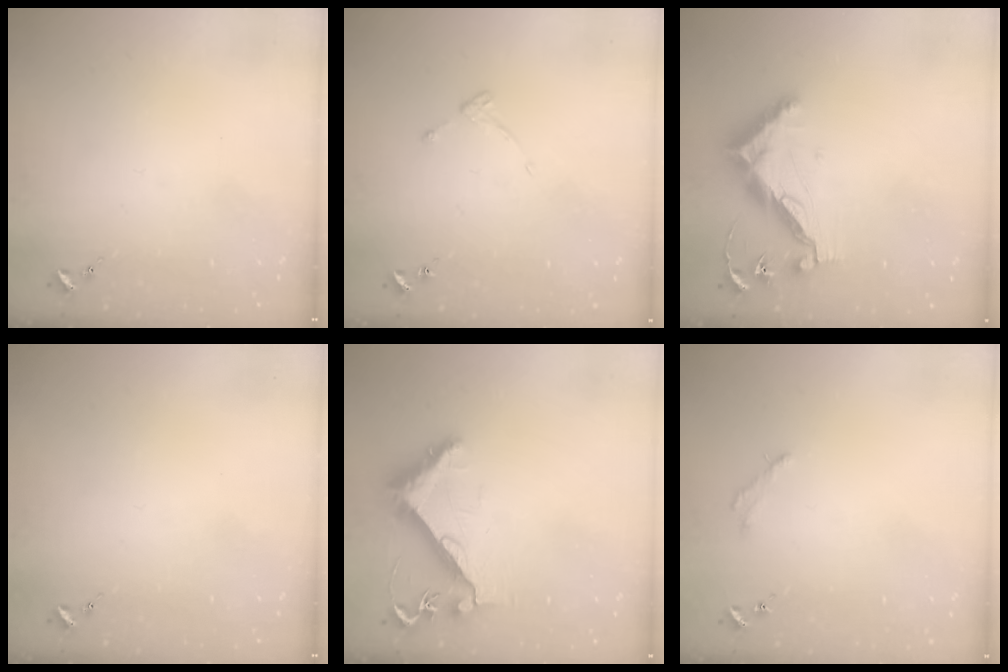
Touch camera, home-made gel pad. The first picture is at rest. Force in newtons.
{"total": 3.6, "press": 3.6, "slide": 0.6}
{"total": 13.0, "press": 13.0, "slide": 0.6}
{"total": 0.0}
{"total": 8.4, "press": 8.4, "slide": 0.4}
{"total": 2.5, "press": 2.5, "slide": 0.2}